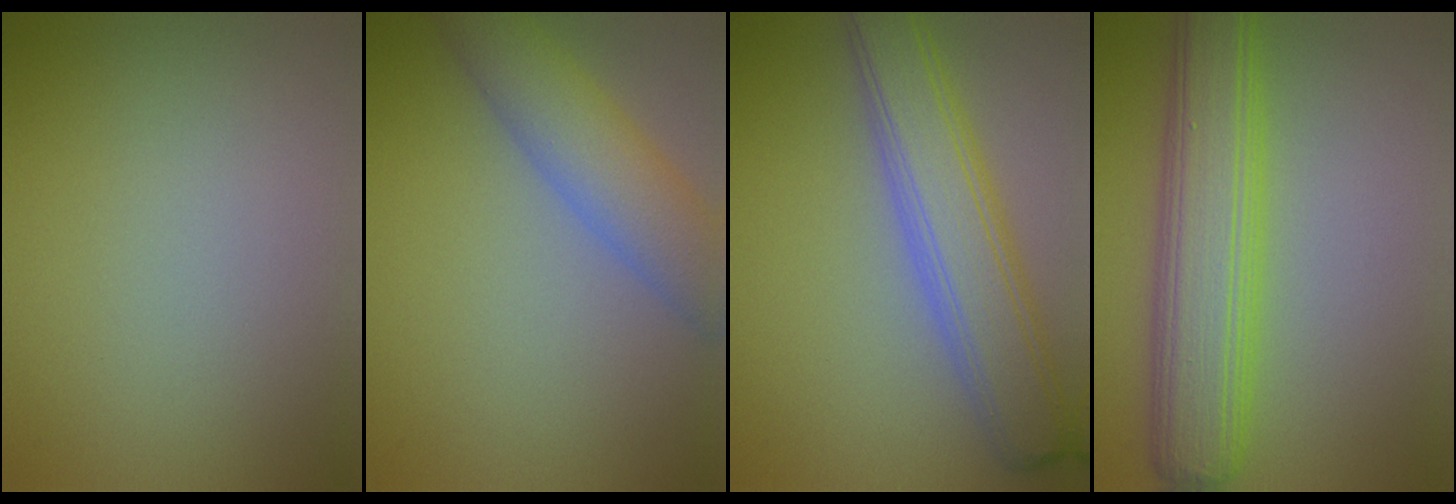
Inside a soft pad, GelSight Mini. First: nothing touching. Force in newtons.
{"total": 5.8, "press": 5.8, "slide": 0.5}
{"total": 6.7, "press": 6.7, "slide": 0.3}
{"total": 7.8, "press": 7.8, "slide": 0.1}